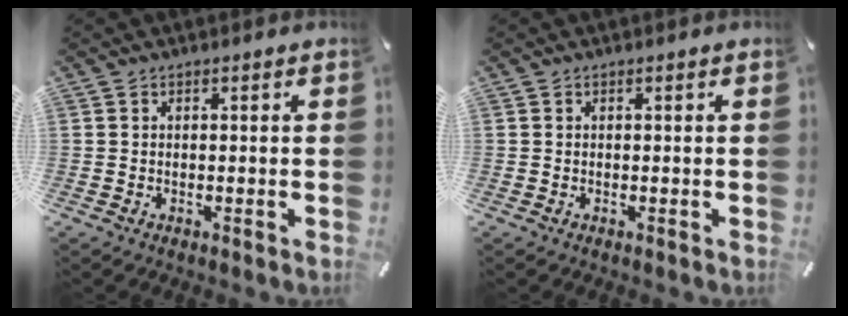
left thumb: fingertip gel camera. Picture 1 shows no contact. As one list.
[{"total": 0.0}]